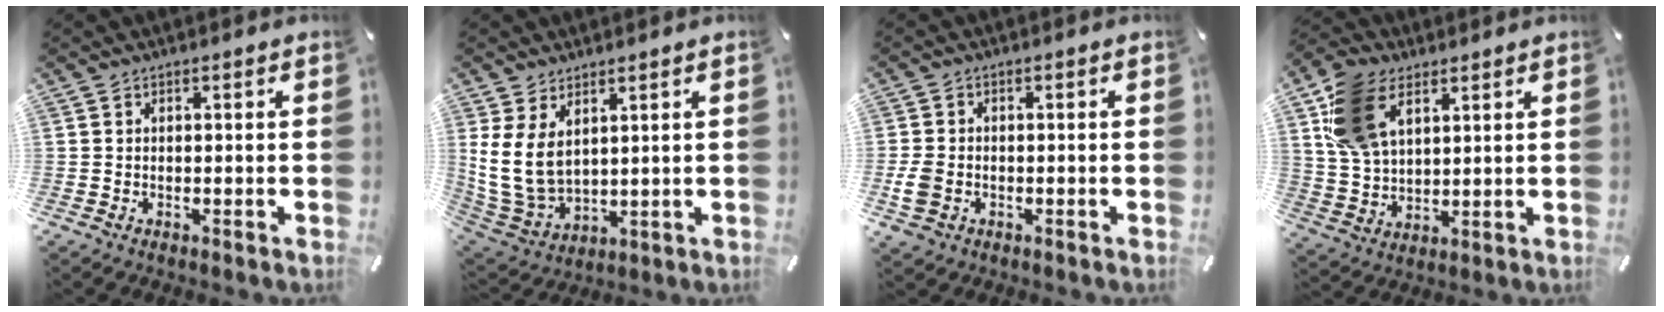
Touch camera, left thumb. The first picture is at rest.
{"total": 10.1, "force": [3.7, 6.8, 6.5], "torque": [-0.154, -0.018, 0.070]}
{"total": 5.3, "force": [-1.4, 4.3, 2.8], "torque": [-0.065, 0.005, -0.025]}
{"total": 12.6, "force": [5.9, 8.2, 7.6], "torque": [-0.190, -0.004, 0.111]}